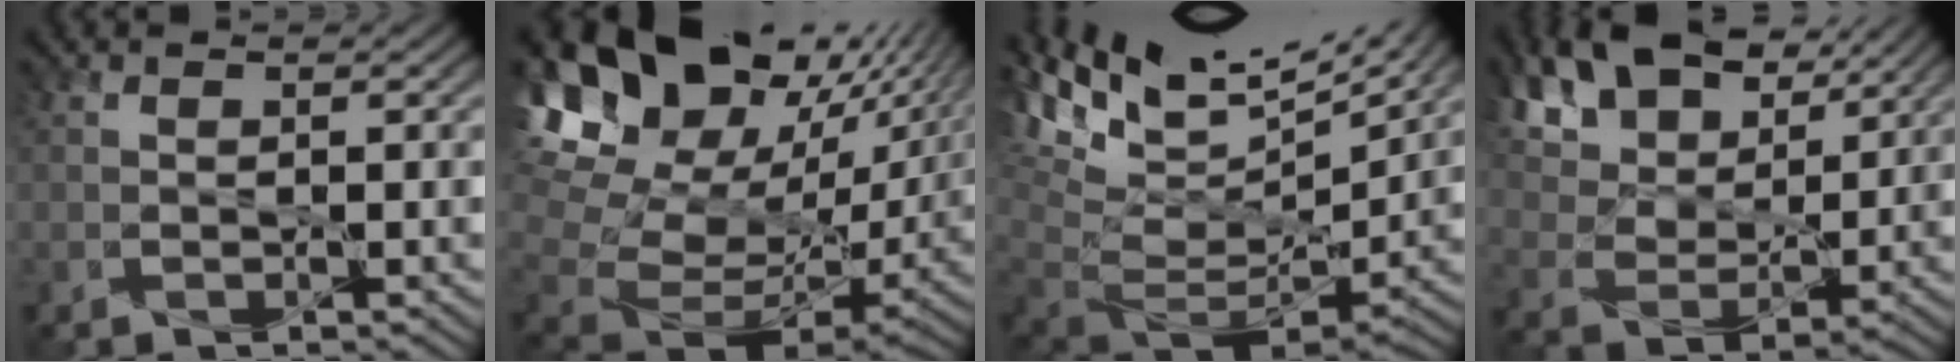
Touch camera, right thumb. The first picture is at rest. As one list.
[{"total": 18.9, "force": [10.2, 11.9, 10.6], "torque": [-0.197, 0.032, 0.190]}, {"total": 16.9, "force": [10.3, 7.1, 11.4], "torque": [-0.242, 0.034, 0.202]}, {"total": 16.4, "force": [11.5, 9.0, 7.4], "torque": [-0.206, 0.019, 0.223]}]